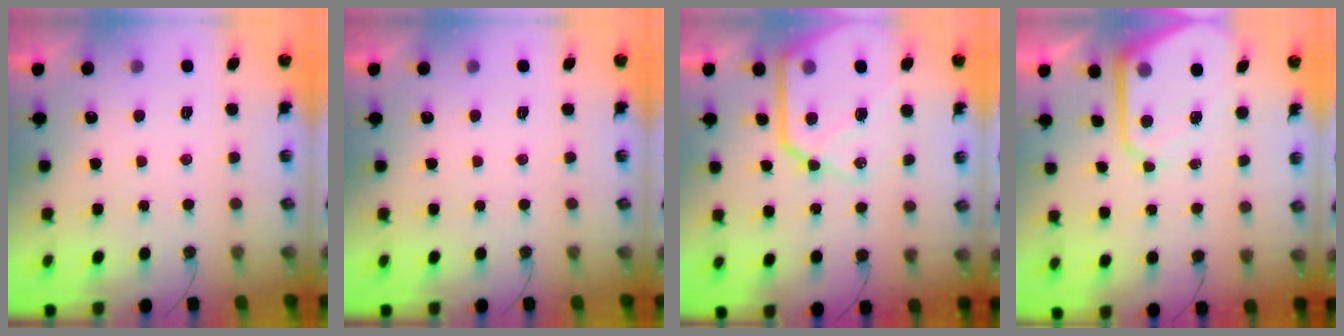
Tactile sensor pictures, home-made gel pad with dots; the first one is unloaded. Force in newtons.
{"total": 0.0}
{"total": 19.3, "press": 19.2, "slide": 2.3}
{"total": 9.3, "press": 9.2, "slide": 0.6}